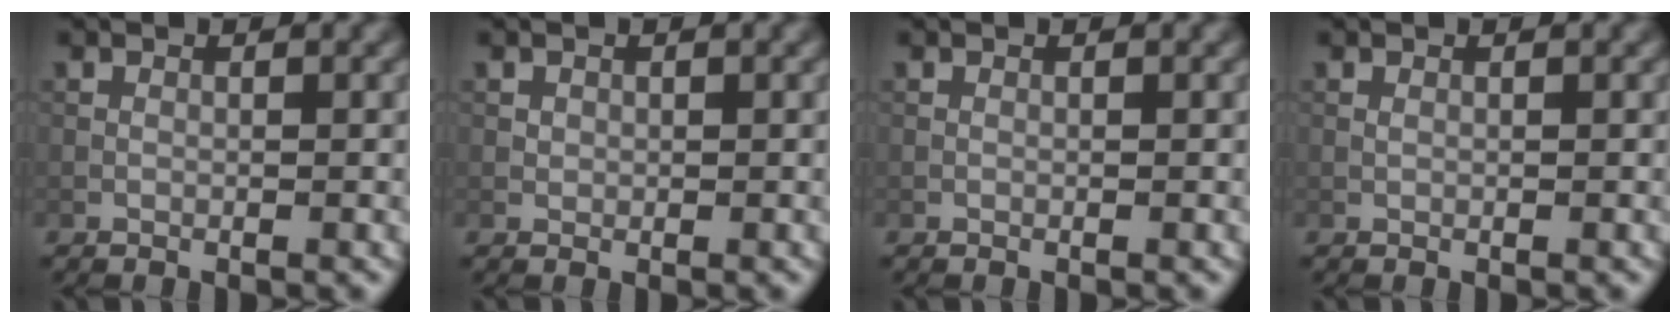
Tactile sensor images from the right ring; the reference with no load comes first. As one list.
[{"total": 0.6, "force": [0.2, 0.5, 0.1], "torque": [0.002, -0.002, 0.004]}, {"total": 0.0}, {"total": 0.0}]